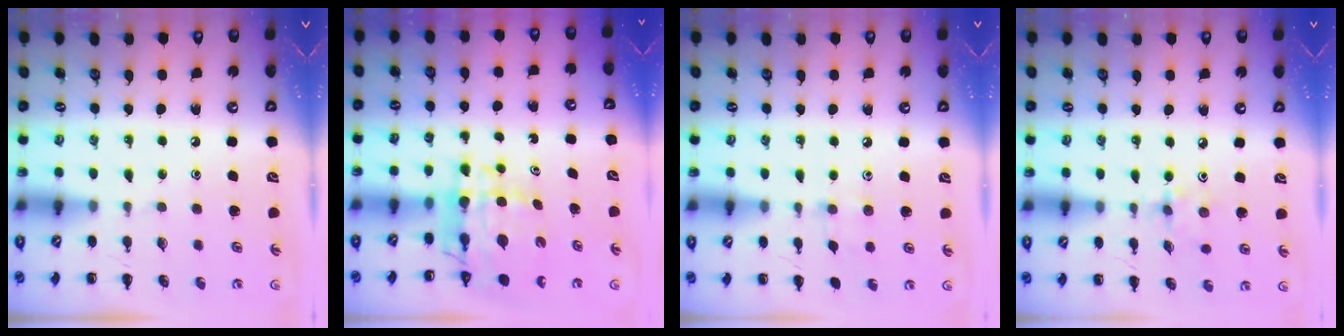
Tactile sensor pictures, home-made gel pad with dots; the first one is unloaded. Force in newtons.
{"total": 8.5, "press": 7.9, "slide": 3.0}
{"total": 5.8, "press": 5.5, "slide": 1.9}
{"total": 2.4, "press": 2.4, "slide": 0.5}